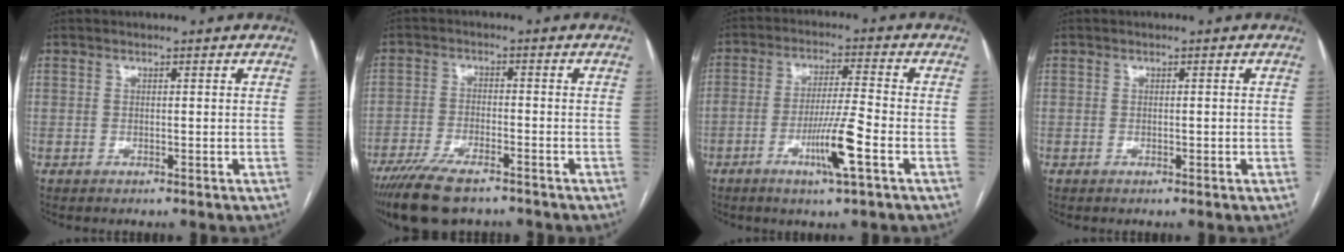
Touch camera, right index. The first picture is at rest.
{"total": 10.7, "force": [-8.3, 2.7, 6.2], "torque": [-0.110, -0.022, -0.141]}
{"total": 8.6, "force": [-3.6, -0.2, 7.8], "torque": [-0.145, -0.007, -0.065]}
{"total": 0.6, "force": [-0.1, 0.3, 0.4], "torque": [-0.009, 0.003, 0.000]}